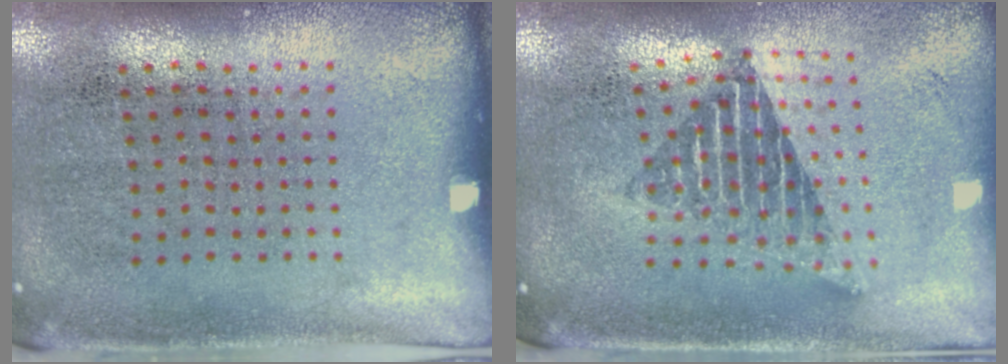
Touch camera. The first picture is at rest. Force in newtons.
{"total": 1.8, "press": 1.4, "slide": 1.1}